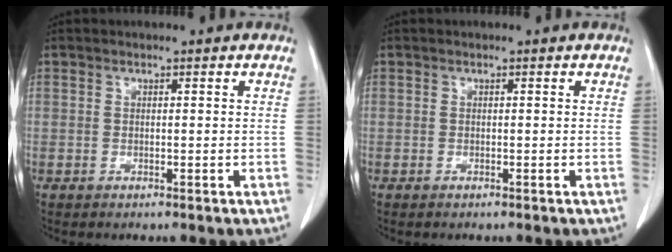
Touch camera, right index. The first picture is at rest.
{"total": 0.0}